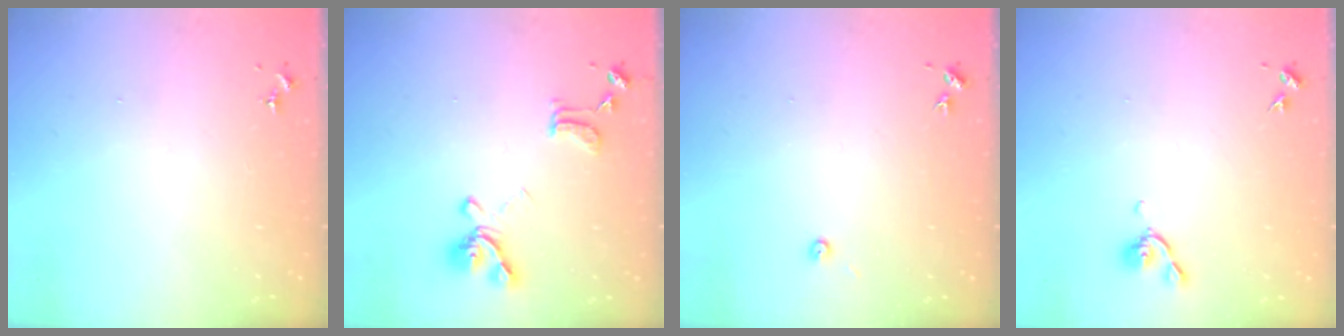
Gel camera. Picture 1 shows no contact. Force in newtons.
{"total": 15.5, "press": 15.4, "slide": 1.6}
{"total": 3.5, "press": 3.5, "slide": 0.3}
{"total": 5.6, "press": 5.5, "slide": 1.0}